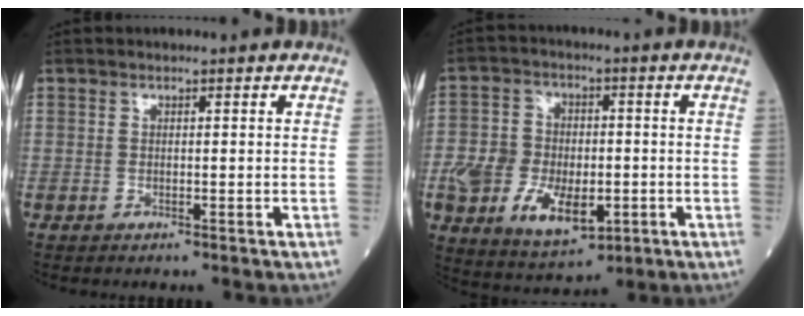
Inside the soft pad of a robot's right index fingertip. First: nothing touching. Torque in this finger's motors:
{"motor_torque": [0.48, -0.32, 0.26, 0.16]}